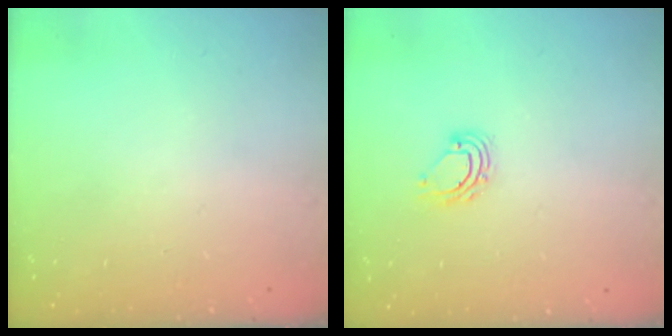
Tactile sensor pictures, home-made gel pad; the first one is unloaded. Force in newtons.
{"total": 4.0, "press": 4.0, "slide": 0.2}